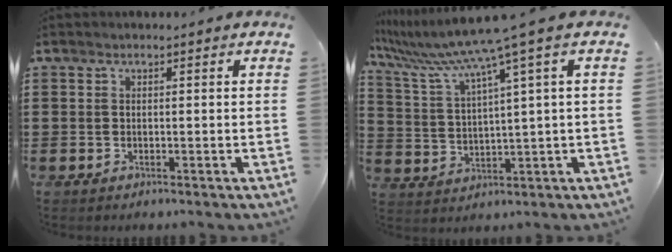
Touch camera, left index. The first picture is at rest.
{"total": 8.6, "force": [5.8, -0.9, 6.2], "torque": [-0.152, -0.043, 0.090]}